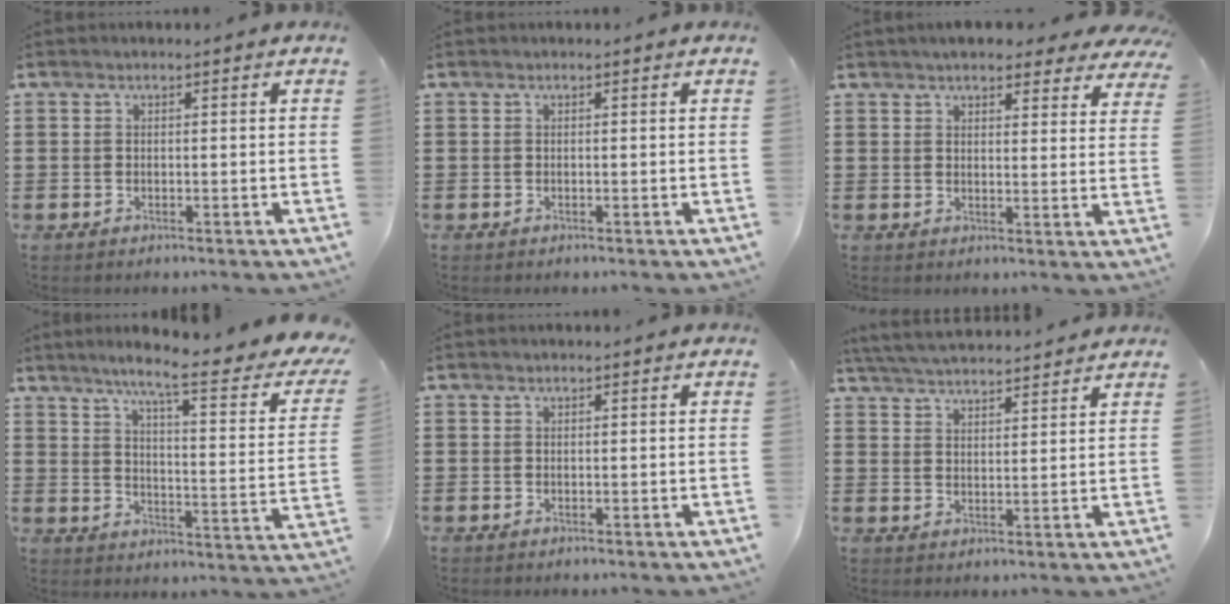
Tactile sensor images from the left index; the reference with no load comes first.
{"total": 0.0}
{"total": 4.9, "force": [4.5, 1.3, 1.2], "torque": [-0.031, -0.007, 0.083]}
{"total": 8.5, "force": [6.2, -0.2, 5.8], "torque": [-0.104, -0.050, 0.088]}
{"total": 0.0}
{"total": 4.6, "force": [4.6, 0.1, 0.8], "torque": [-0.031, -0.020, 0.082]}